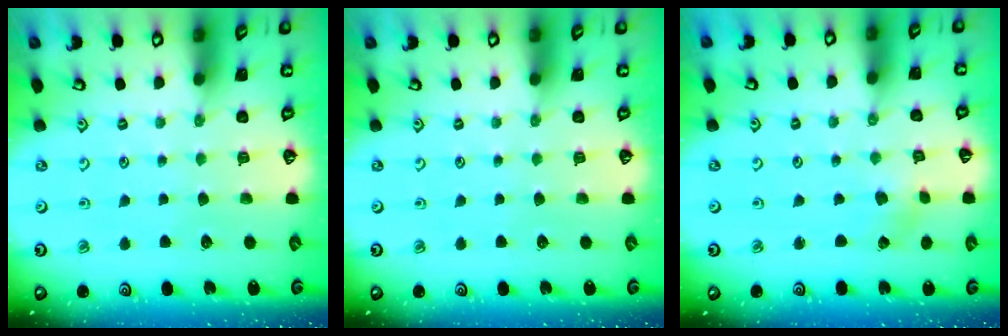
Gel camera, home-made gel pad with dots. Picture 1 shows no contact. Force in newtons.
{"total": 0.0}
{"total": 1.2, "press": 1.2, "slide": 0.1}